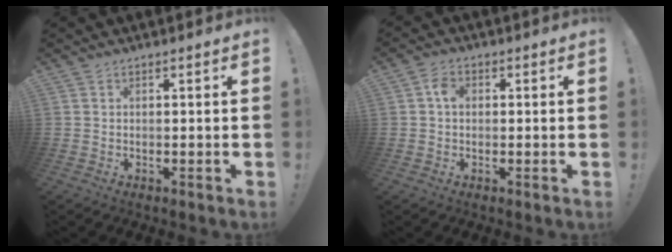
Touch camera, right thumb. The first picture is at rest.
{"total": 3.5, "force": [0.3, 2.4, 2.5], "torque": [-0.041, 0.007, 0.004]}